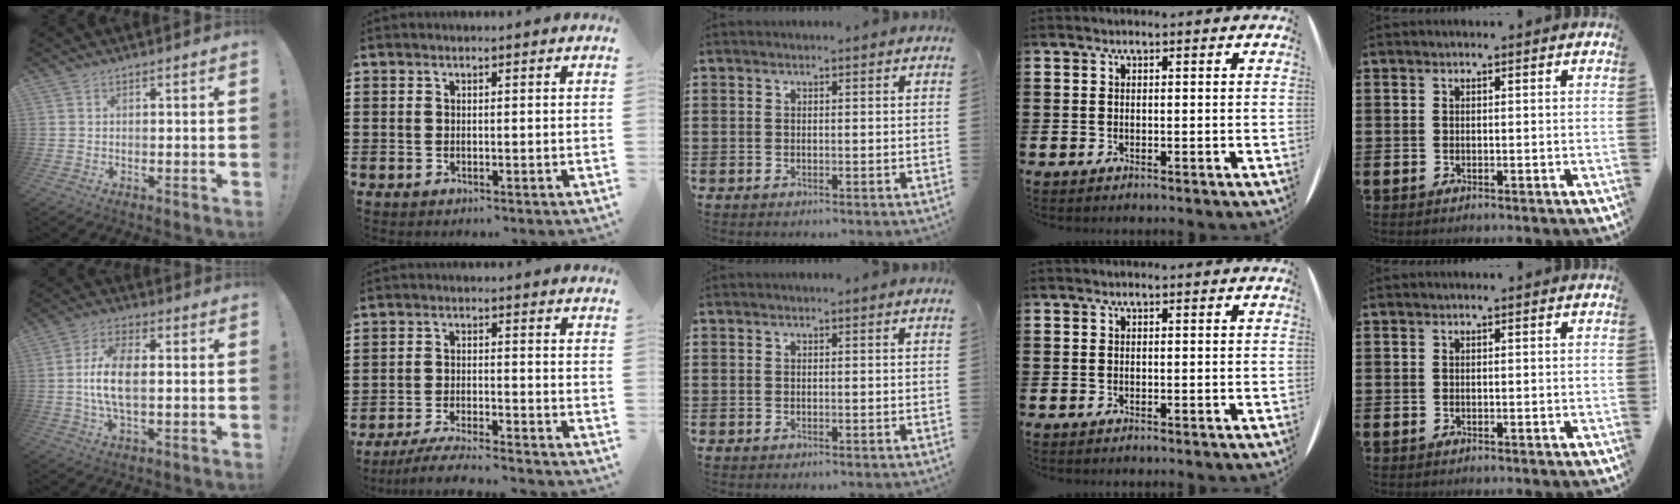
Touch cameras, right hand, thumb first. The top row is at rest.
{"thumb": {"total": 10.6, "force": [-0.1, 5.2, 9.2], "torque": [-0.179, -0.002, -0.005]}, "index": {"total": 4.8, "force": [-4.5, -0.1, 1.5], "torque": [-0.039, -0.011, -0.092]}}